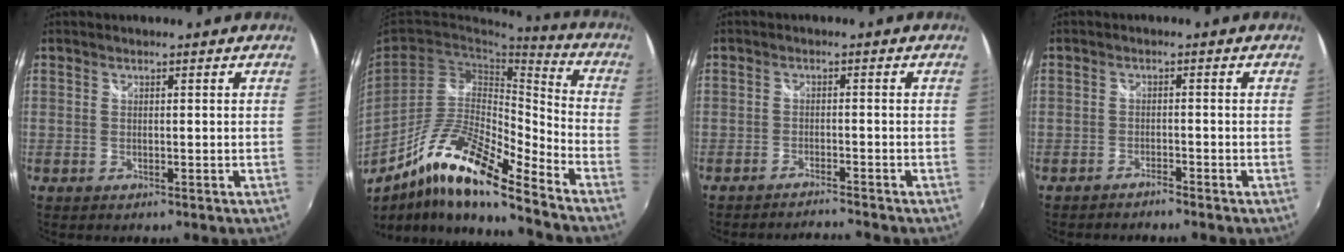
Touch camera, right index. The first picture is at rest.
{"total": 16.6, "force": [-11.8, 2.6, 11.4], "torque": [-0.213, -0.005, -0.231]}
{"total": 3.8, "force": [-3.7, -0.2, 0.7], "torque": [-0.029, -0.006, -0.065]}
{"total": 2.0, "force": [-2.0, 0.3, 0.5], "torque": [-0.023, -0.005, -0.036]}